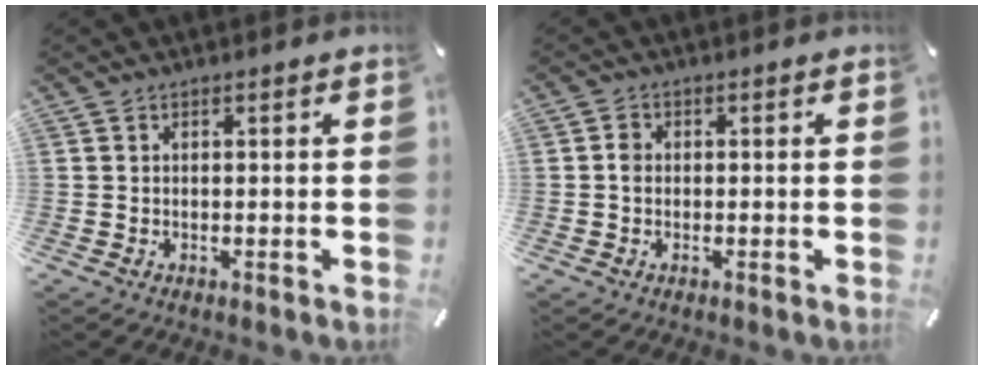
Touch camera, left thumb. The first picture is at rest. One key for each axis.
{"total": 1.6, "fx": -0.1, "fy": 1.3, "fz": 0.9, "tx": -0.018, "ty": 0.006, "tz": -0.003}